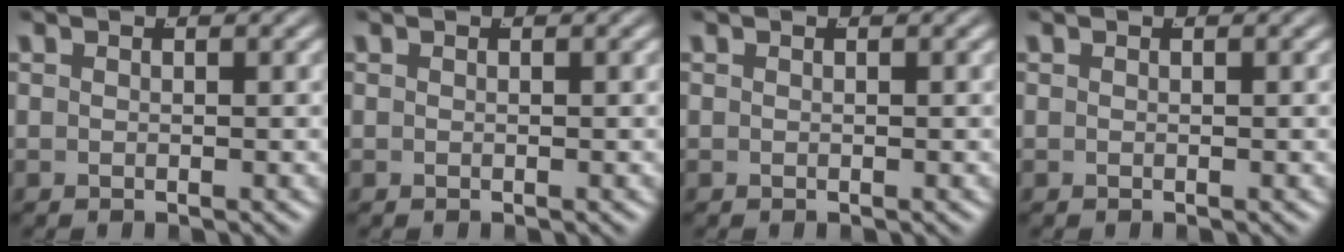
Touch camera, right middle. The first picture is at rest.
{"total": 0.0}
{"total": 0.0}
{"total": 0.0}